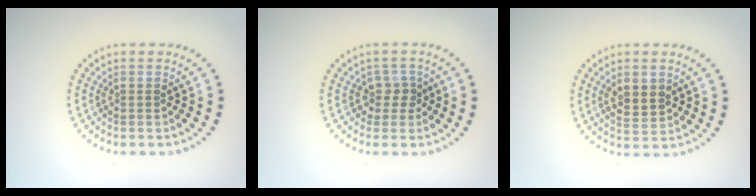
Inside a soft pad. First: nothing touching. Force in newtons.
{"total": 1.9, "press": 1.5, "slide": 1.1}
{"total": 3.0, "press": 3.0, "slide": 0.1}